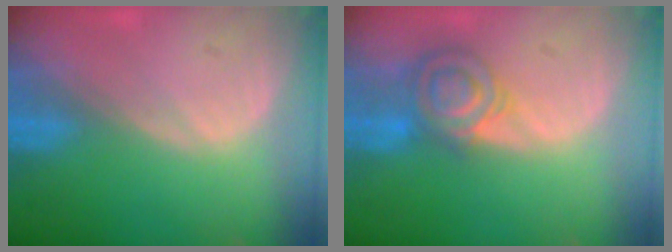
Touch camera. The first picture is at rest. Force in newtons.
{"total": 7.3, "press": 6.3, "slide": 3.8}